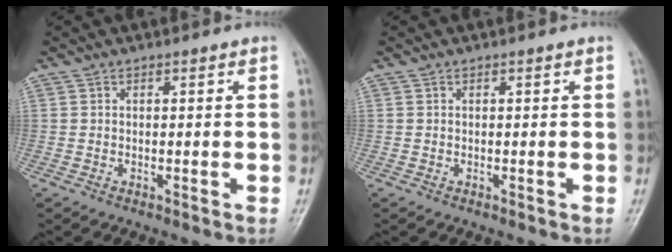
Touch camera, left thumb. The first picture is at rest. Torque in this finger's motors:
{"motor_torque": [0.00, 0.00, 0.10, 0.06, 0.00]}